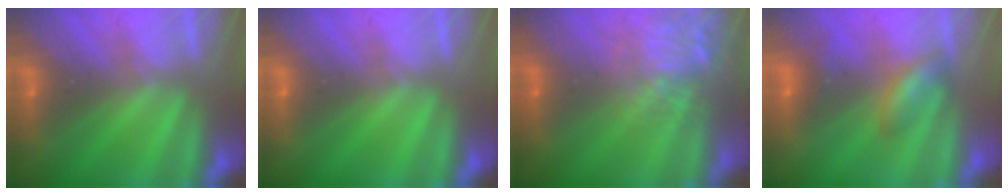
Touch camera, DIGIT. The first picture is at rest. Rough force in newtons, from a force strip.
{"total": 0.0}
{"total": 7.4}
{"total": 2.4}